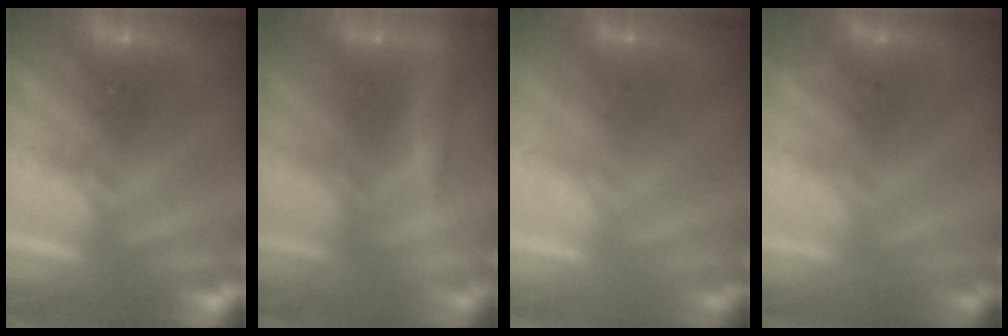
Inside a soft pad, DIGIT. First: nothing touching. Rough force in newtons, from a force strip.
{"total": 2.2}
{"total": 2.2}
{"total": 1.8}